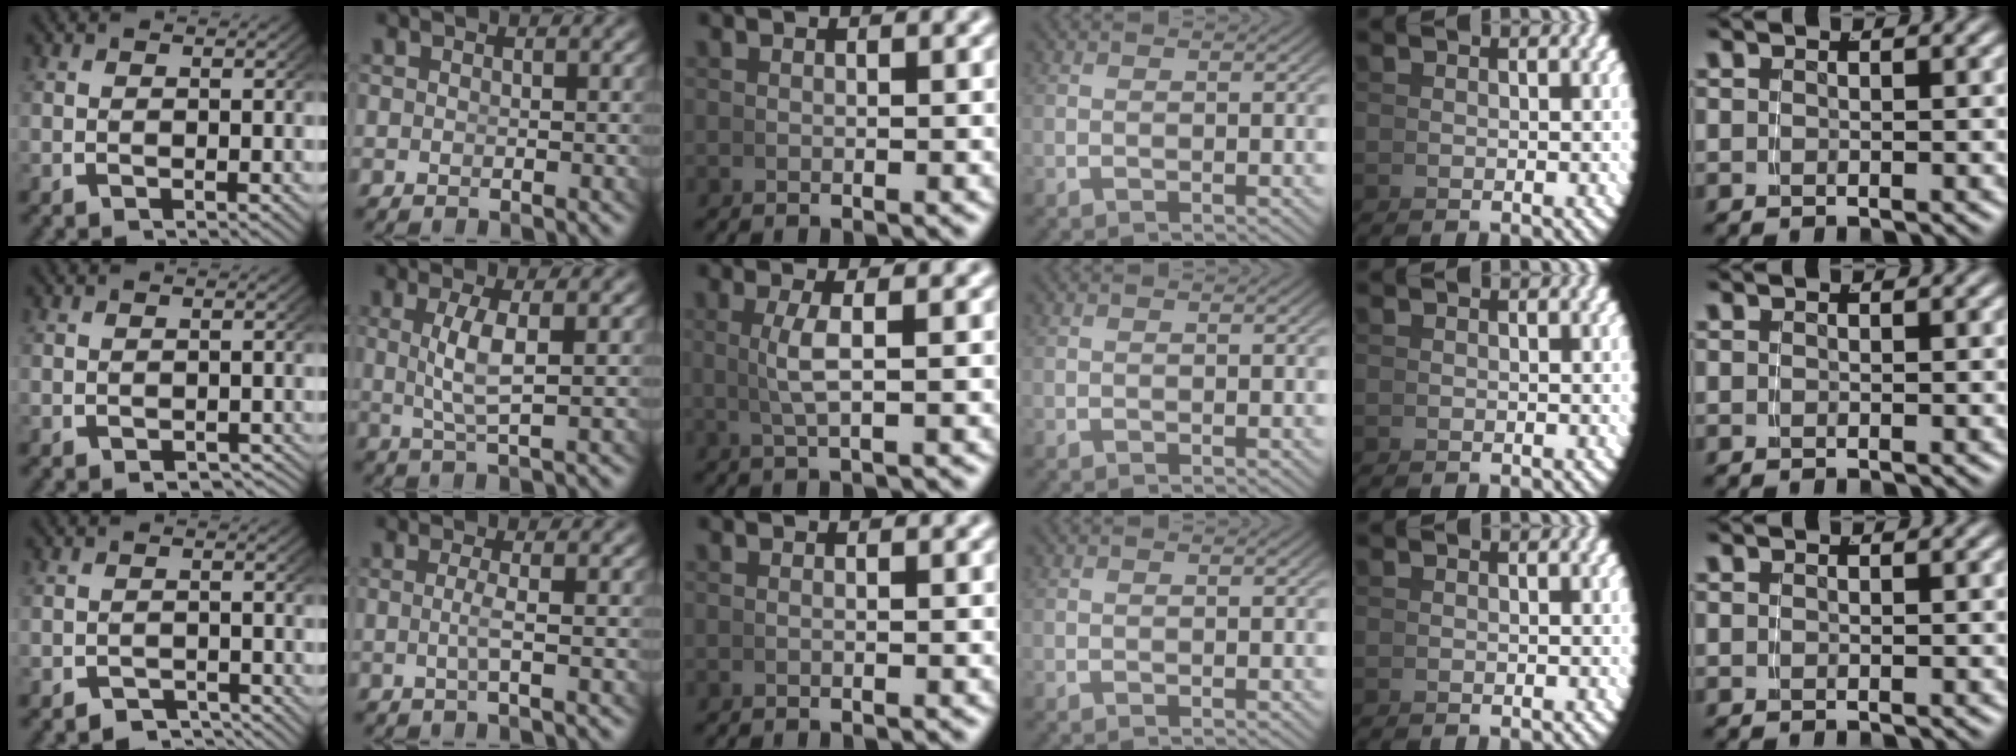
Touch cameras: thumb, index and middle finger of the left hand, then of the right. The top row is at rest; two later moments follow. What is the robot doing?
{"motion": "grasp_and_lifting", "object": "whiteboard"}